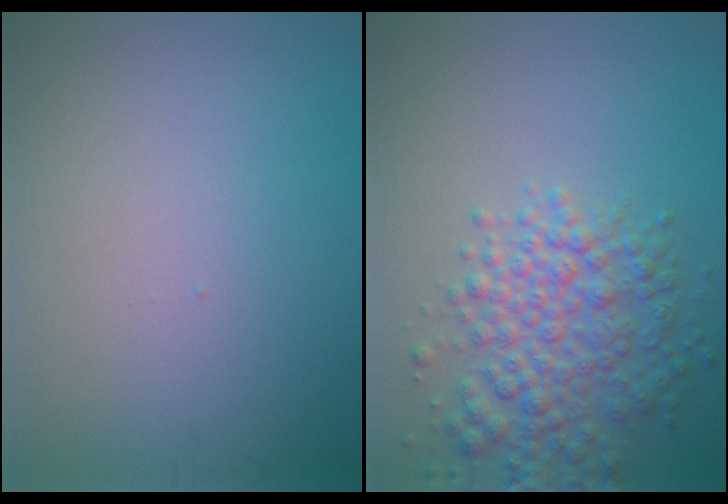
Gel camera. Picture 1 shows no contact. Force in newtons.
{"total": 5.2, "press": 5.2, "slide": 0.1}